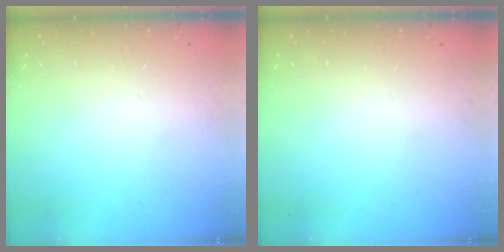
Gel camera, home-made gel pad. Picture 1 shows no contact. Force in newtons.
{"total": 0.0}